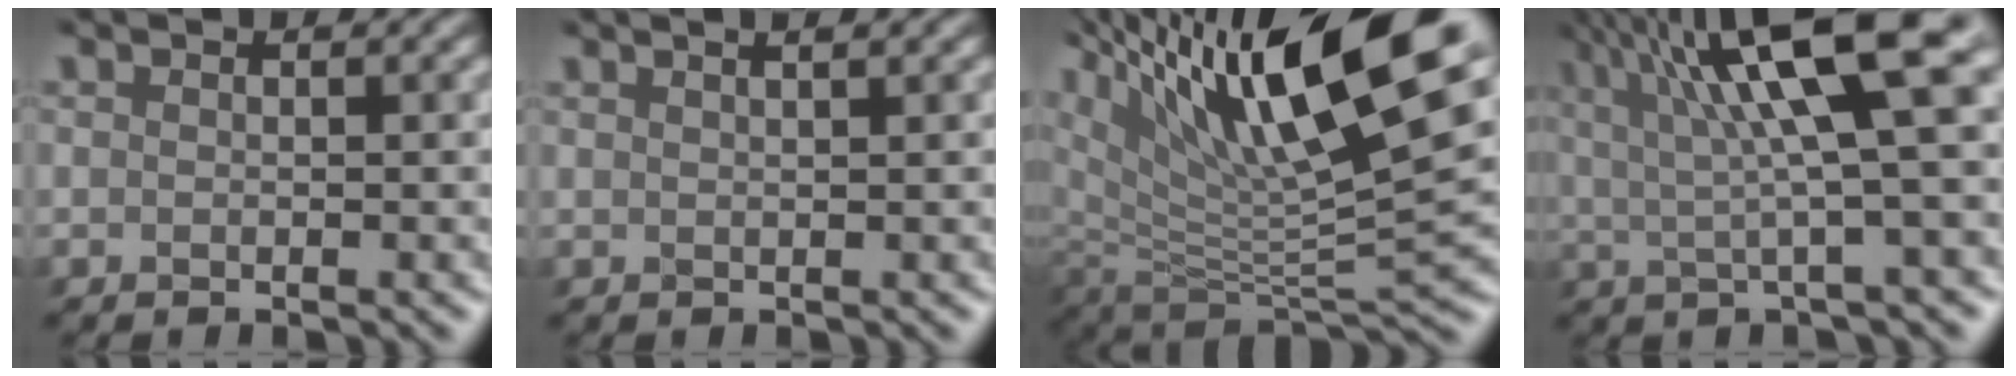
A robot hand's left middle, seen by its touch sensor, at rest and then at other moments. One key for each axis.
{"total": 4.1, "fx": 2.5, "fy": 2.0, "fz": 2.7, "tx": -0.002, "ty": 0.033, "tz": 0.002}
{"total": 15.1, "fx": 8.5, "fy": 5.7, "fz": 11.1, "tx": -0.199, "ty": 0.015, "tz": 0.160}
{"total": 12.0, "fx": 4.3, "fy": 2.6, "fz": 10.9, "tx": -0.177, "ty": 0.012, "tz": 0.074}